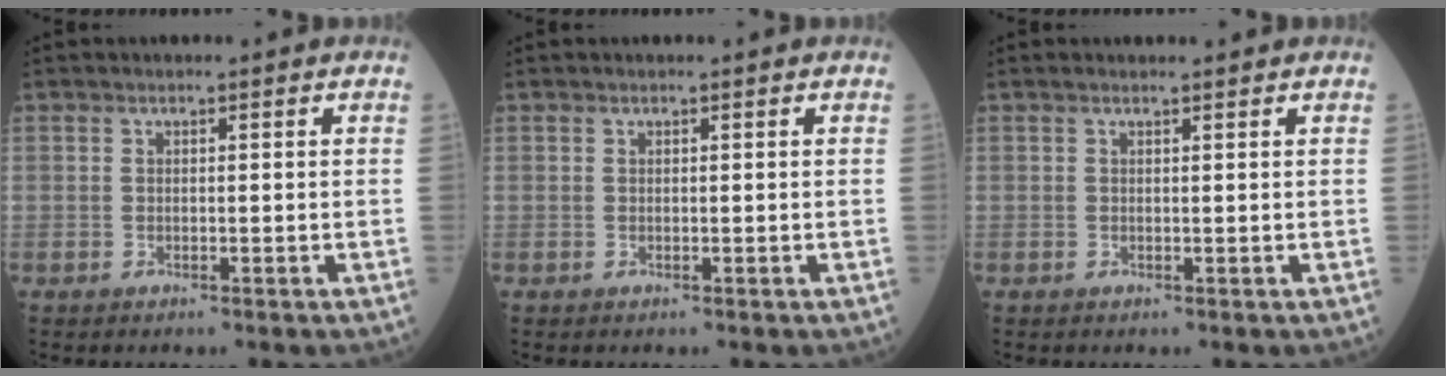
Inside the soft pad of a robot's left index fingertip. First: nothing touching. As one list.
[{"total": 0.0}, {"total": 1.4, "force": [1.3, 0.2, 0.3], "torque": [-0.006, 0.011, 0.020]}]